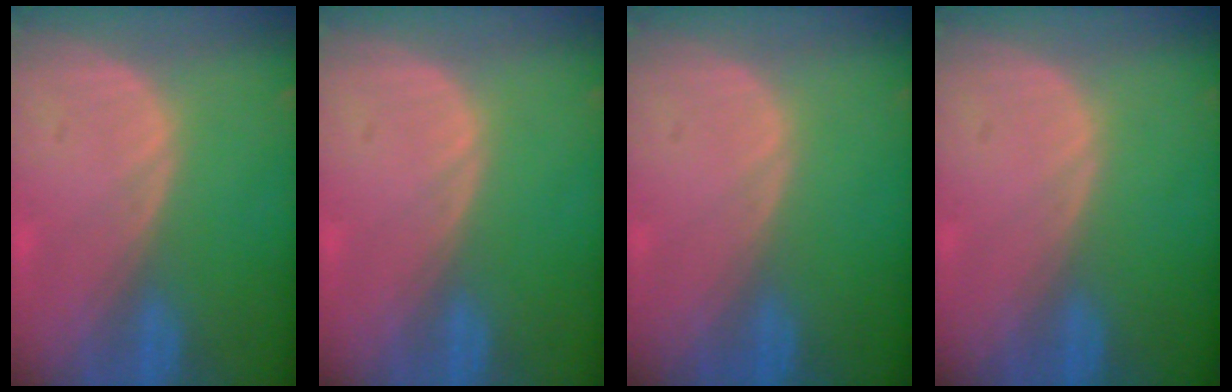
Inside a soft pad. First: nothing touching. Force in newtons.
{"total": 0.0}
{"total": 0.0}
{"total": 0.0}